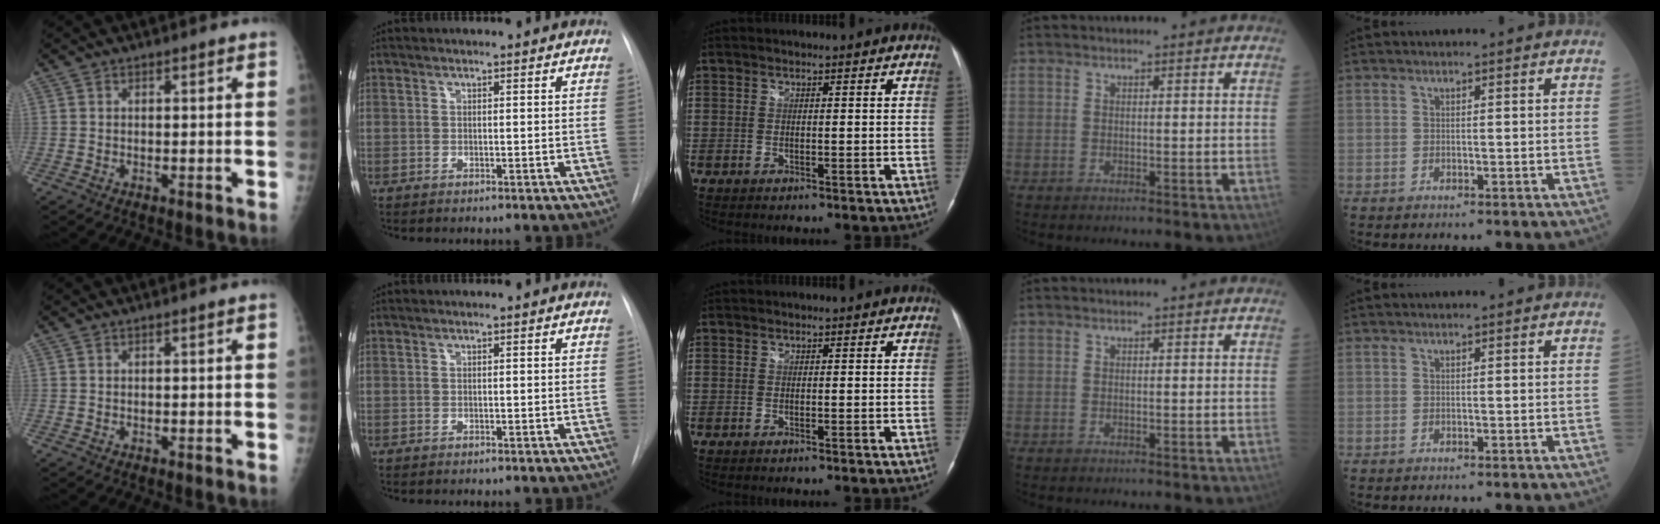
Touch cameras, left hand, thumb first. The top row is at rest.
{}